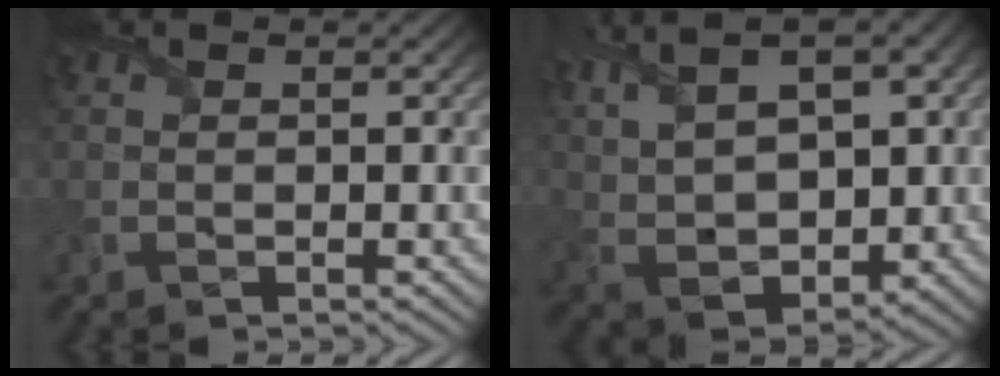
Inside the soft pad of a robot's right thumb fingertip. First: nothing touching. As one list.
[{"total": 13.0, "force": [4.3, 7.2, 9.9], "torque": [-0.221, 0.008, 0.087]}]